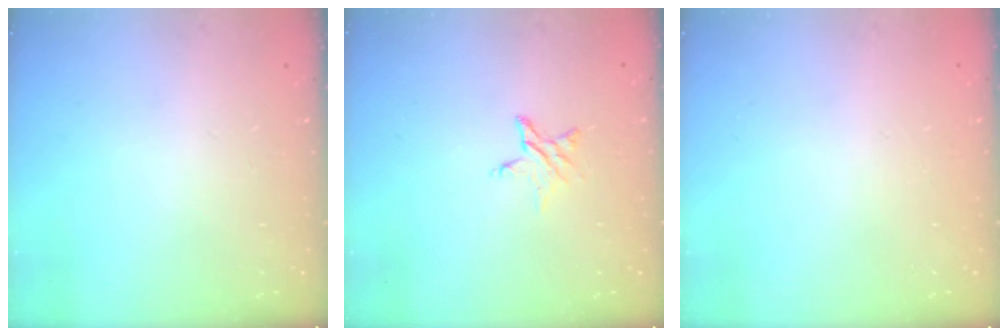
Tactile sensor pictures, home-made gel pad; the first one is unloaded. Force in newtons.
{"total": 3.9, "press": 3.9, "slide": 0.4}
{"total": 0.0}